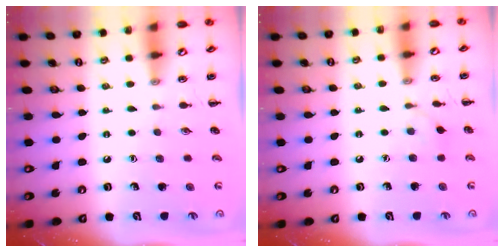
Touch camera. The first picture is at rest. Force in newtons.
{"total": 5.0, "press": 4.7, "slide": 1.6}